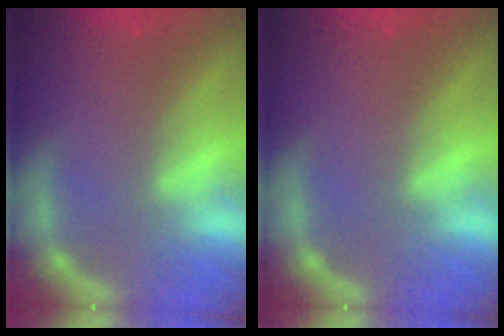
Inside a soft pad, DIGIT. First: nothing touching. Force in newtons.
{"total": 0.0}